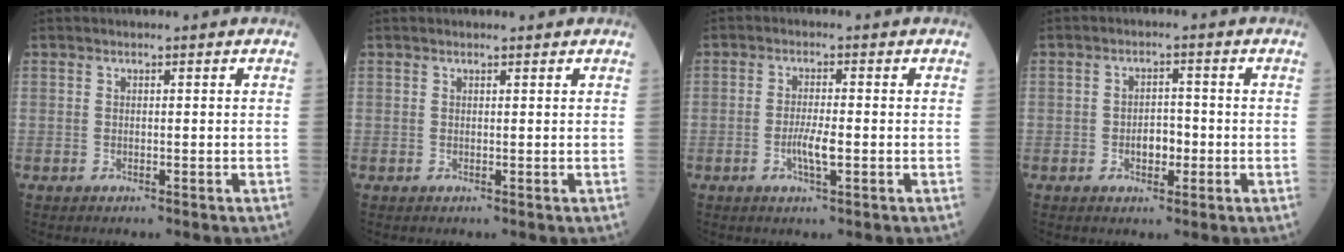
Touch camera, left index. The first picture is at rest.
{"total": 1.5, "force": [1.5, 0.2, 0.4], "torque": [-0.010, 0.010, 0.021]}
{"total": 3.3, "force": [-0.9, 0.3, 3.1], "torque": [-0.066, -0.003, -0.016]}
{"total": 3.2, "force": [-0.9, 1.8, 2.4], "torque": [-0.038, 0.004, -0.013]}